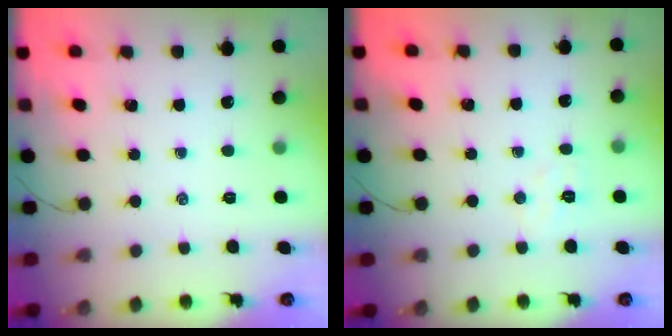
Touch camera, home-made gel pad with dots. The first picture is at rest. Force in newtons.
{"total": 3.8, "press": 3.7, "slide": 0.8}